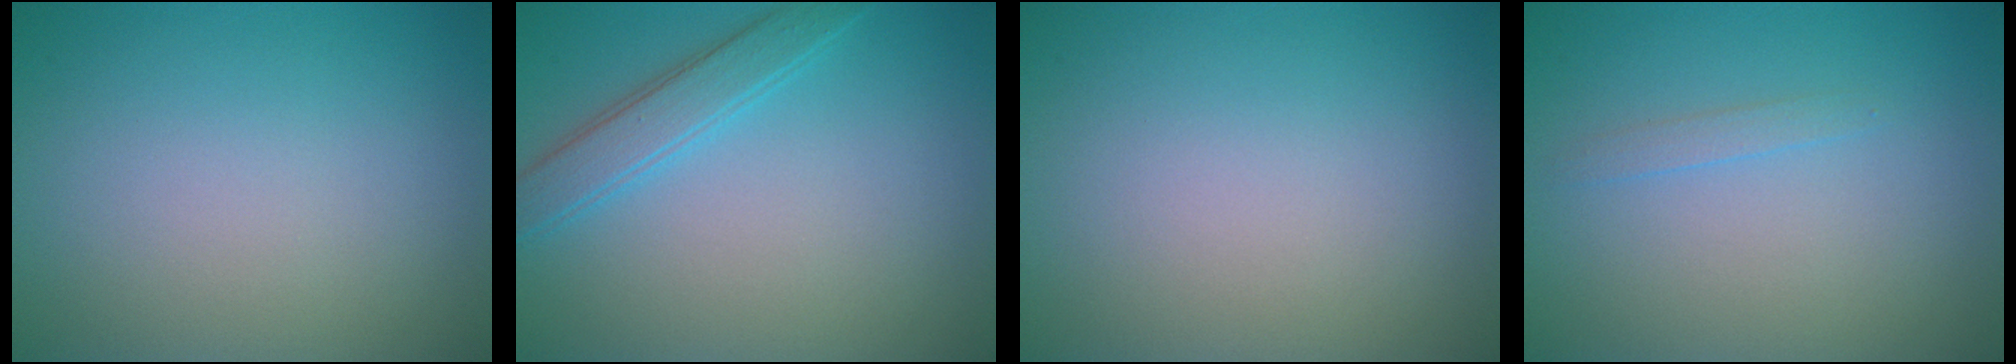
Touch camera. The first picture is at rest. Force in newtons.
{"total": 2.8, "press": 2.8, "slide": 0.1}
{"total": 0.0}
{"total": 0.8, "press": 0.8, "slide": 0.1}